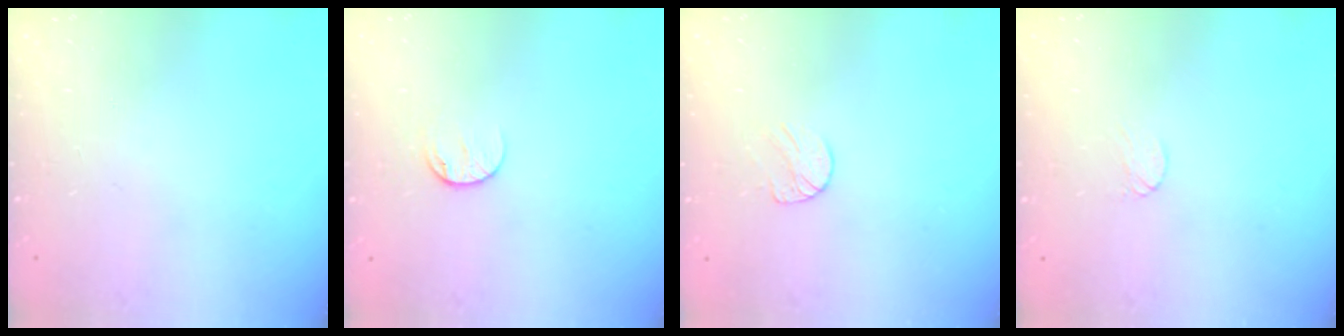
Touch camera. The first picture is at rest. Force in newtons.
{"total": 6.8, "press": 6.8, "slide": 0.4}
{"total": 5.8, "press": 5.8, "slide": 0.6}
{"total": 3.5, "press": 3.5, "slide": 0.4}